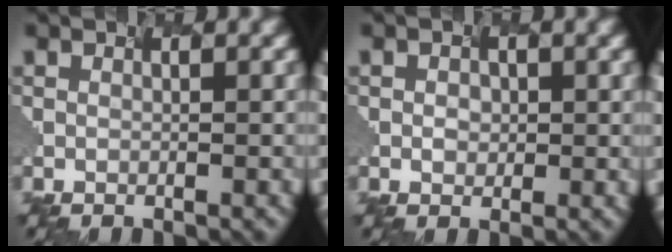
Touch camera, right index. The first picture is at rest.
{"total": 0.7, "force": [-0.4, 0.7, -0.1], "torque": [0.000, 0.001, 0.000]}